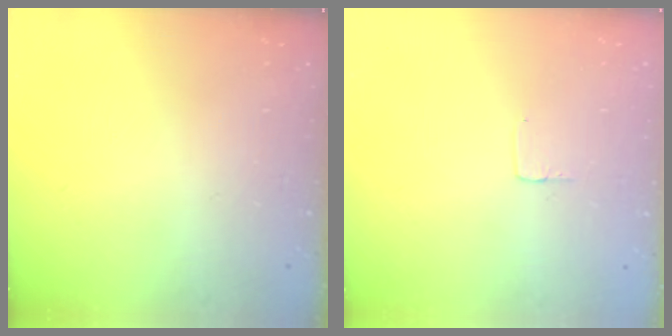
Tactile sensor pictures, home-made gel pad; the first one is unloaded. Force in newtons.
{"total": 2.5, "press": 2.5, "slide": 0.1}